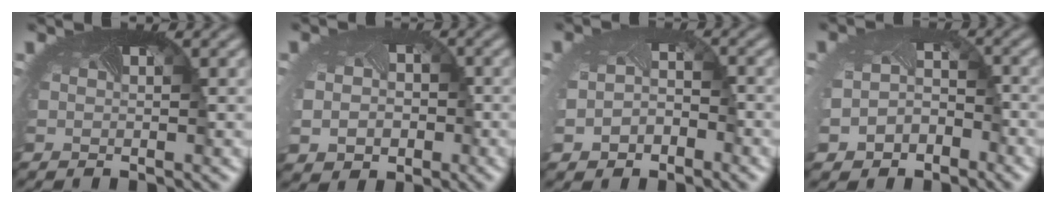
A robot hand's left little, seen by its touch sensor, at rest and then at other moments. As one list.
[{"total": 7.1, "force": [-1.6, 6.0, 3.4], "torque": [-0.072, -0.035, -0.022]}, {"total": 3.6, "force": [-1.5, 2.6, 1.8], "torque": [-0.051, -0.018, -0.025]}, {"total": 4.5, "force": [-2.9, 3.2, 1.3], "torque": [-0.040, -0.029, -0.041]}]